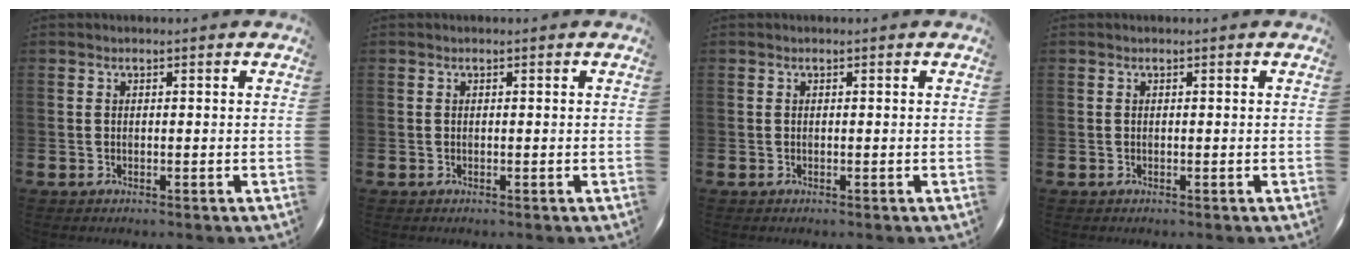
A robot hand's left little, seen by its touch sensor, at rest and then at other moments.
{"total": 0.0}
{"total": 0.0}
{"total": 0.0}